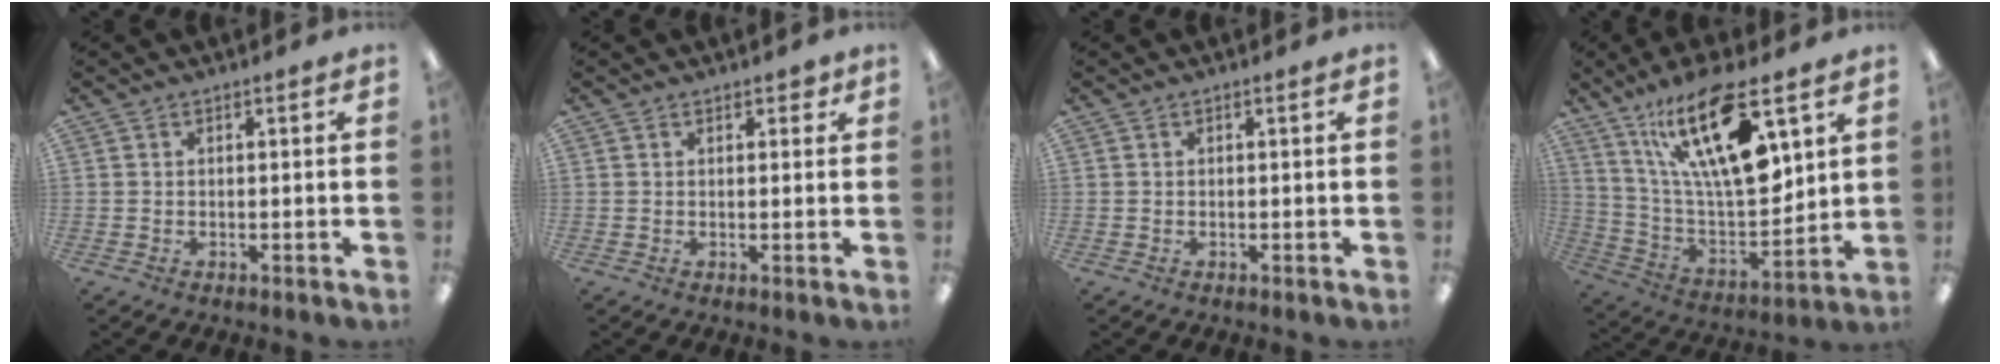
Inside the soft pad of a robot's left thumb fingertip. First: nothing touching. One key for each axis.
{"total": 1.7, "fx": 1.2, "fy": 1.0, "fz": 0.7, "tx": -0.007, "ty": -0.001, "tz": 0.019}
{"total": 0.0}
{"total": 23.5, "fx": 12.7, "fy": 8.0, "fz": 18.1, "tx": -0.326, "ty": -0.066, "tz": 0.206}